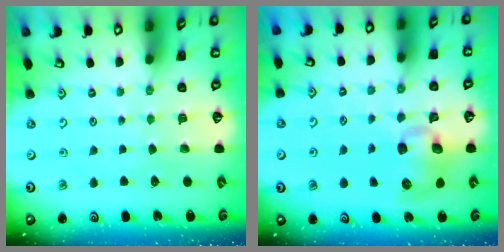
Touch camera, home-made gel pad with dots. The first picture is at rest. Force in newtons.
{"total": 9.6, "press": 9.5, "slide": 1.5}